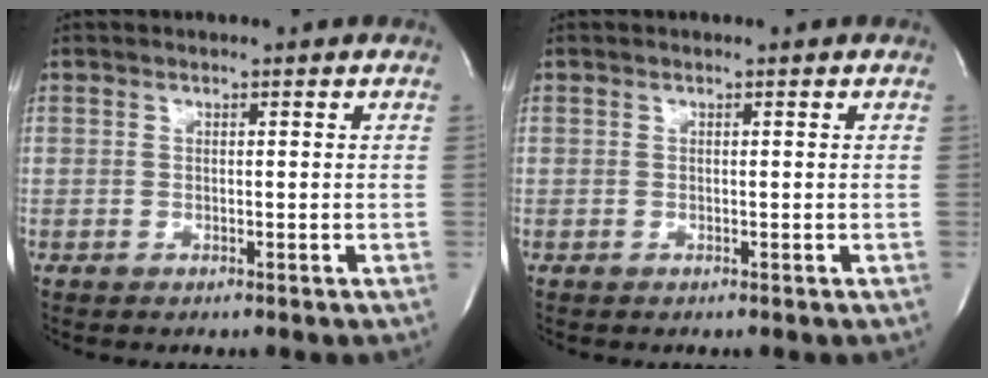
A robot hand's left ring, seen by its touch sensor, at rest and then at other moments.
{"total": 0.0}